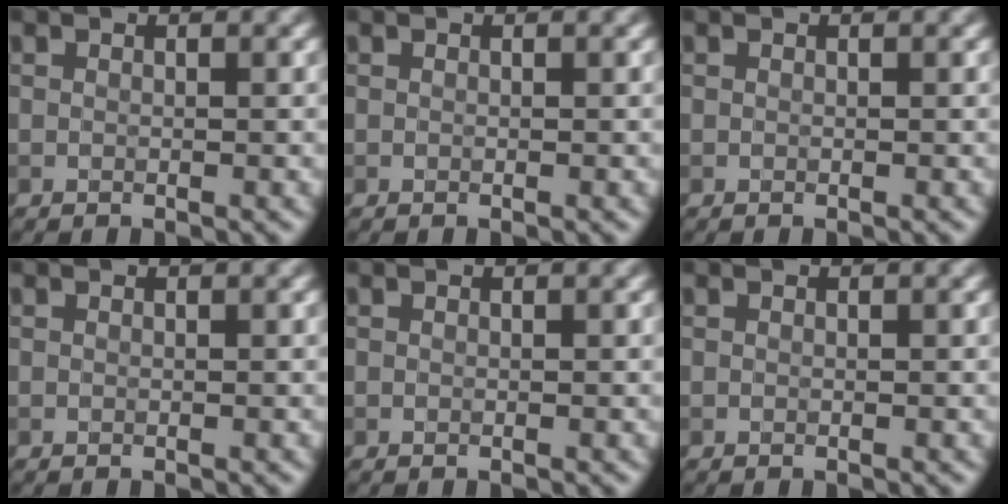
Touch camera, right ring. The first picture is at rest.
{"total": 0.0}
{"total": 0.0}
{"total": 0.0}
{"total": 0.0}
{"total": 0.0}